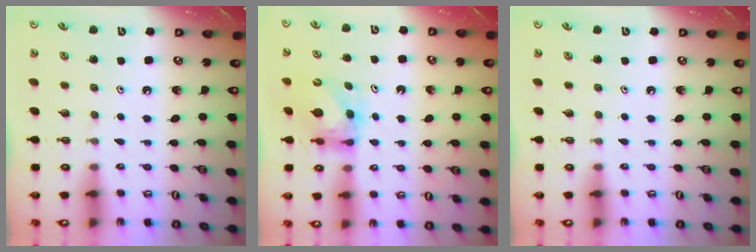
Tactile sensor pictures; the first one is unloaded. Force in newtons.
{"total": 6.1, "press": 6.1, "slide": 0.6}
{"total": 0.0}